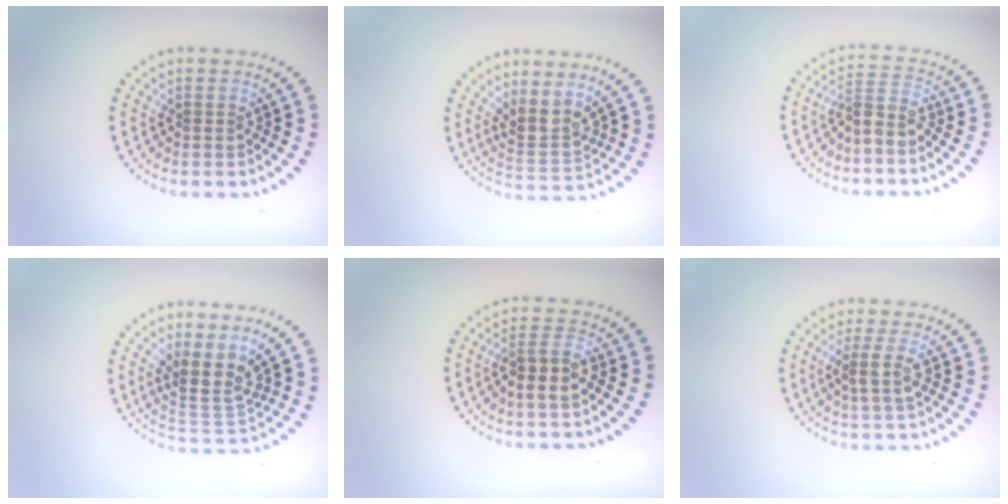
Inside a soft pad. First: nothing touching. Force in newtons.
{"total": 3.1, "press": 2.5, "slide": 1.8}
{"total": 2.5, "press": 1.9, "slide": 1.7}
{"total": 3.8, "press": 3.0, "slide": 2.3}
{"total": 2.9, "press": 2.6, "slide": 1.3}
{"total": 2.3, "press": 2.0, "slide": 1.2}